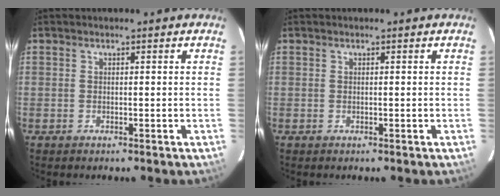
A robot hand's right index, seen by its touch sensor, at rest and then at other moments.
{"total": 0.0}